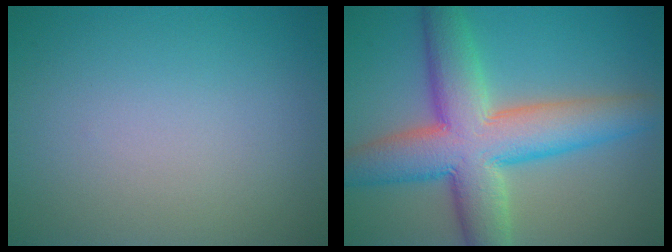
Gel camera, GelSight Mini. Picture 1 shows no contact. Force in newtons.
{"total": 10.2, "press": 10.2, "slide": 0.3}